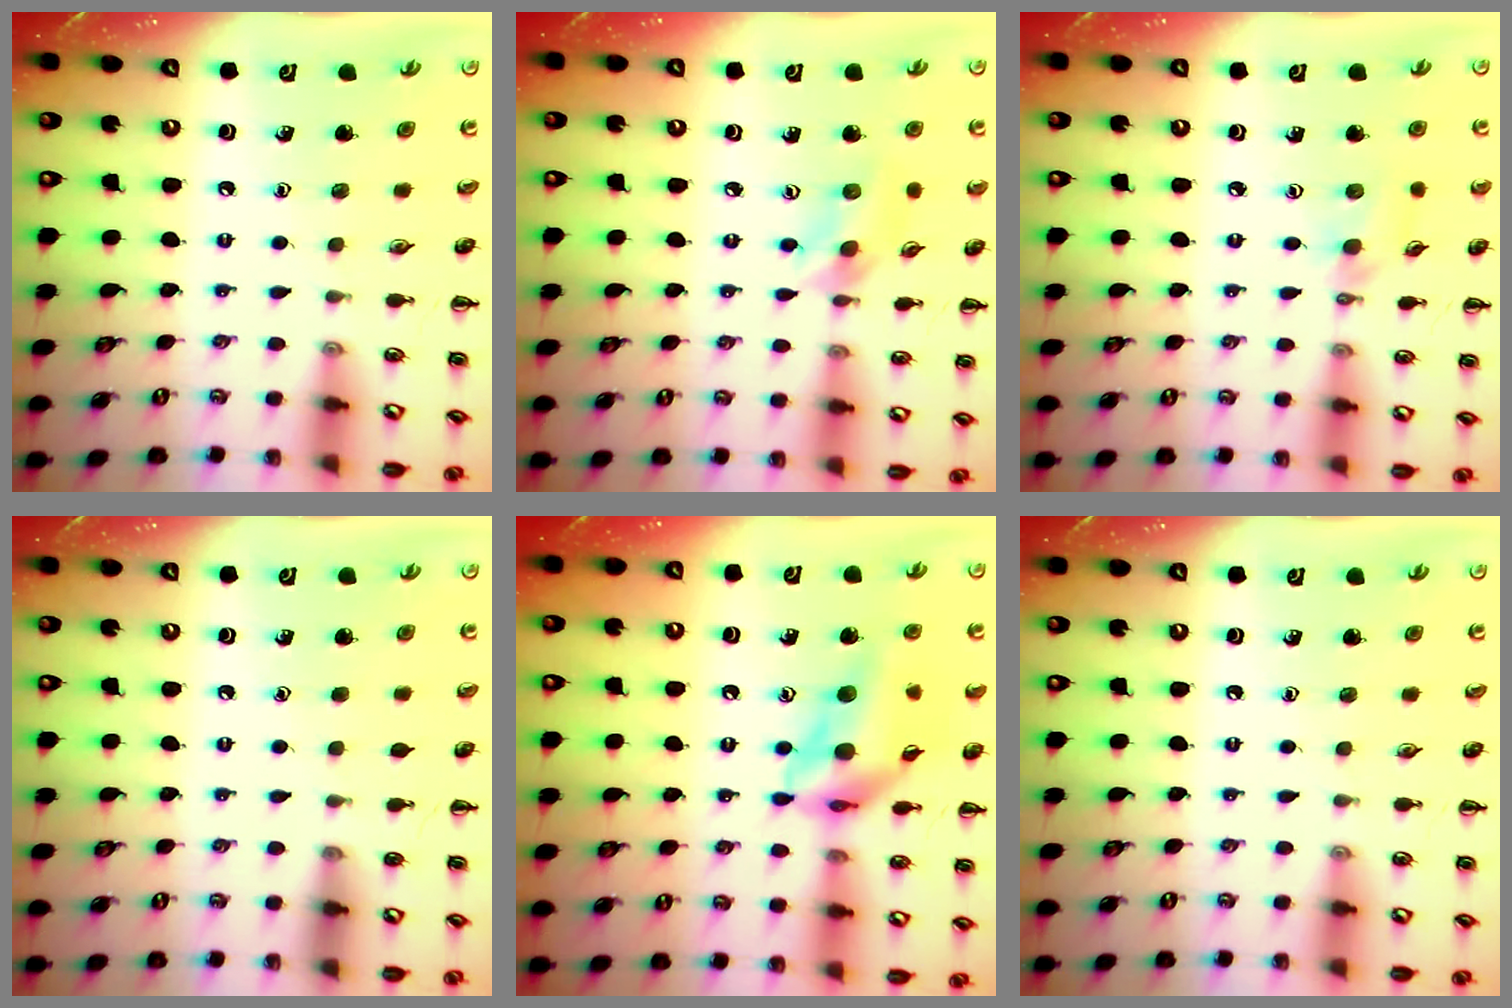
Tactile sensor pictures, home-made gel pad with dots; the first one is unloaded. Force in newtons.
{"total": 4.7, "press": 4.7, "slide": 0.5}
{"total": 3.8, "press": 3.5, "slide": 1.3}
{"total": 0.0}
{"total": 13.8, "press": 13.0, "slide": 4.6}
{"total": 0.0}